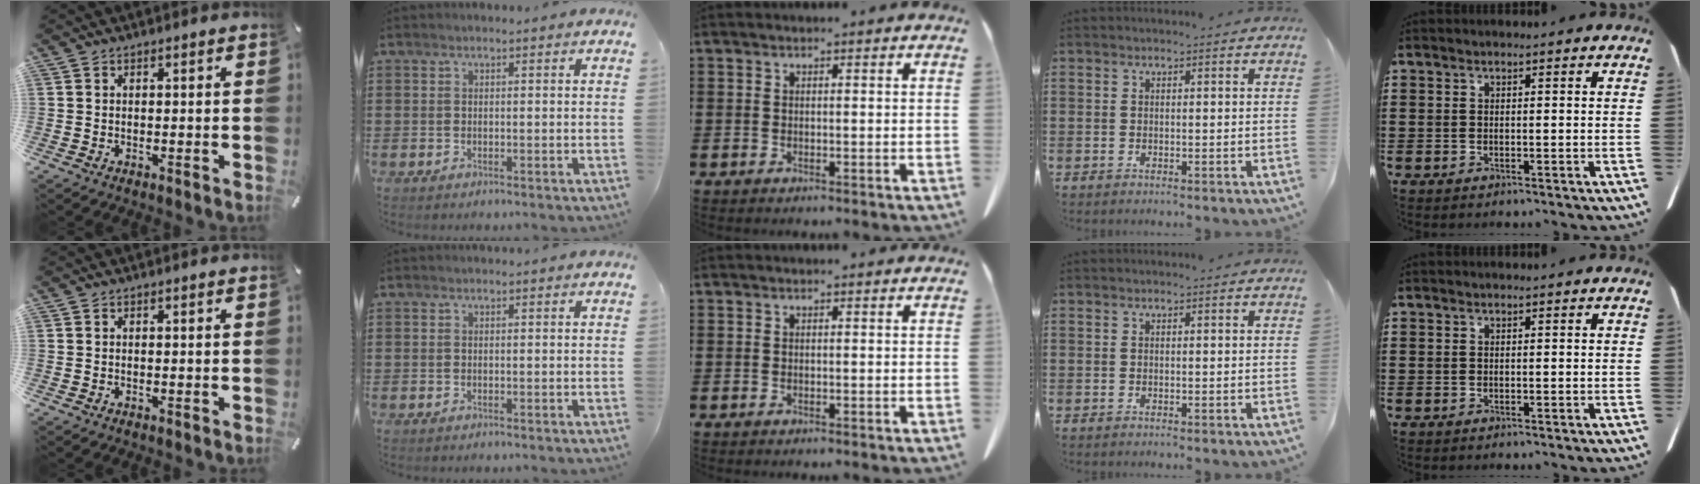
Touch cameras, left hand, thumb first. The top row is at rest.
{}